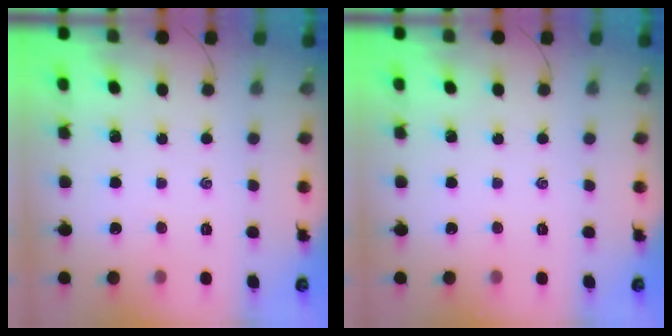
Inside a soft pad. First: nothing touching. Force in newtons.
{"total": 0.0}